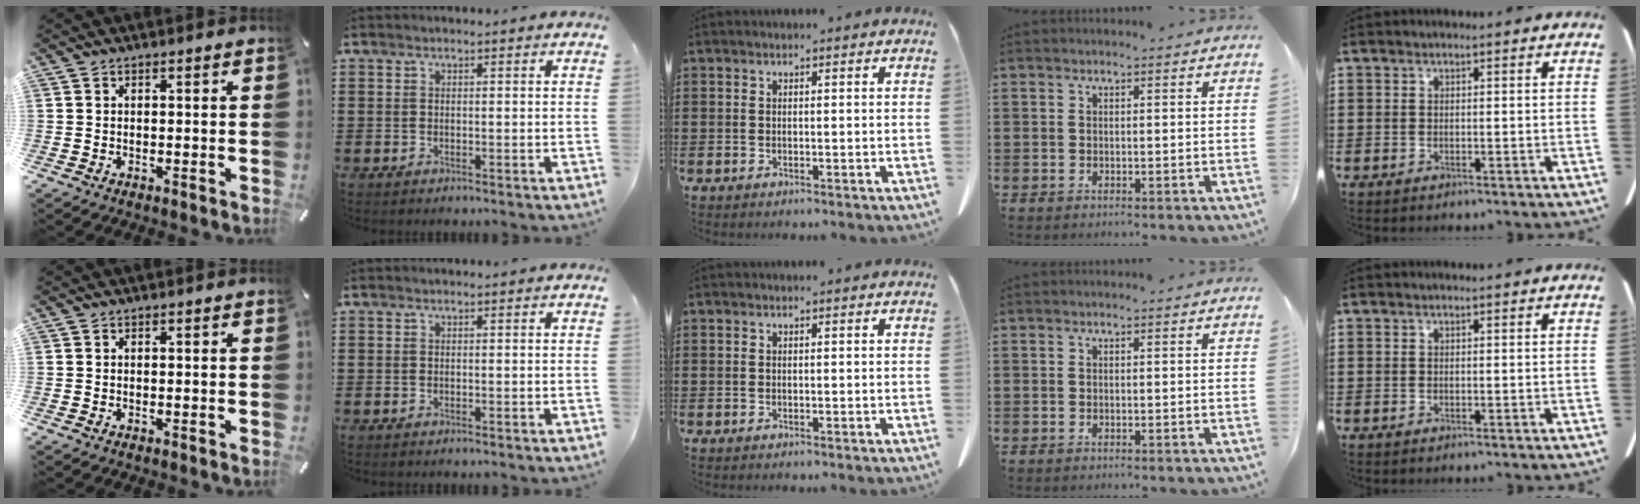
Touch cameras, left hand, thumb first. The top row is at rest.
{}